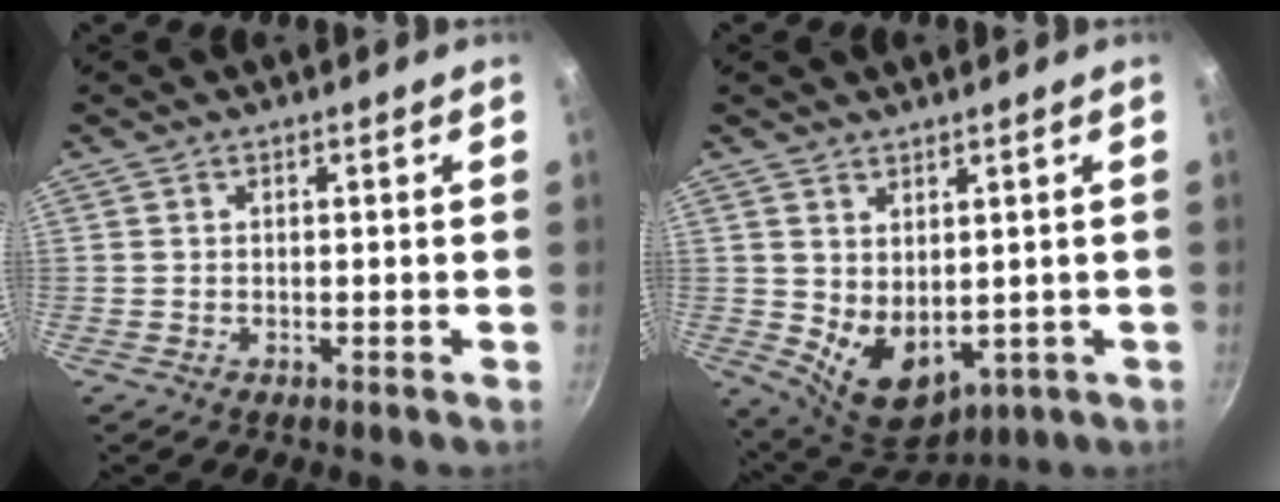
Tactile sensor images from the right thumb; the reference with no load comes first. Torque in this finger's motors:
{"motor_torque": [-0.40, 0.69, 0.71, 0.64, 0.06]}